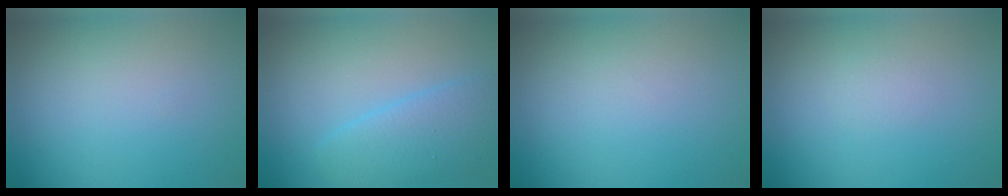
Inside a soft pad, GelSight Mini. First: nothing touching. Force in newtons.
{"total": 3.8, "press": 3.8, "slide": 0.2}
{"total": 0.0}
{"total": 0.6, "press": 0.6, "slide": 0.0}